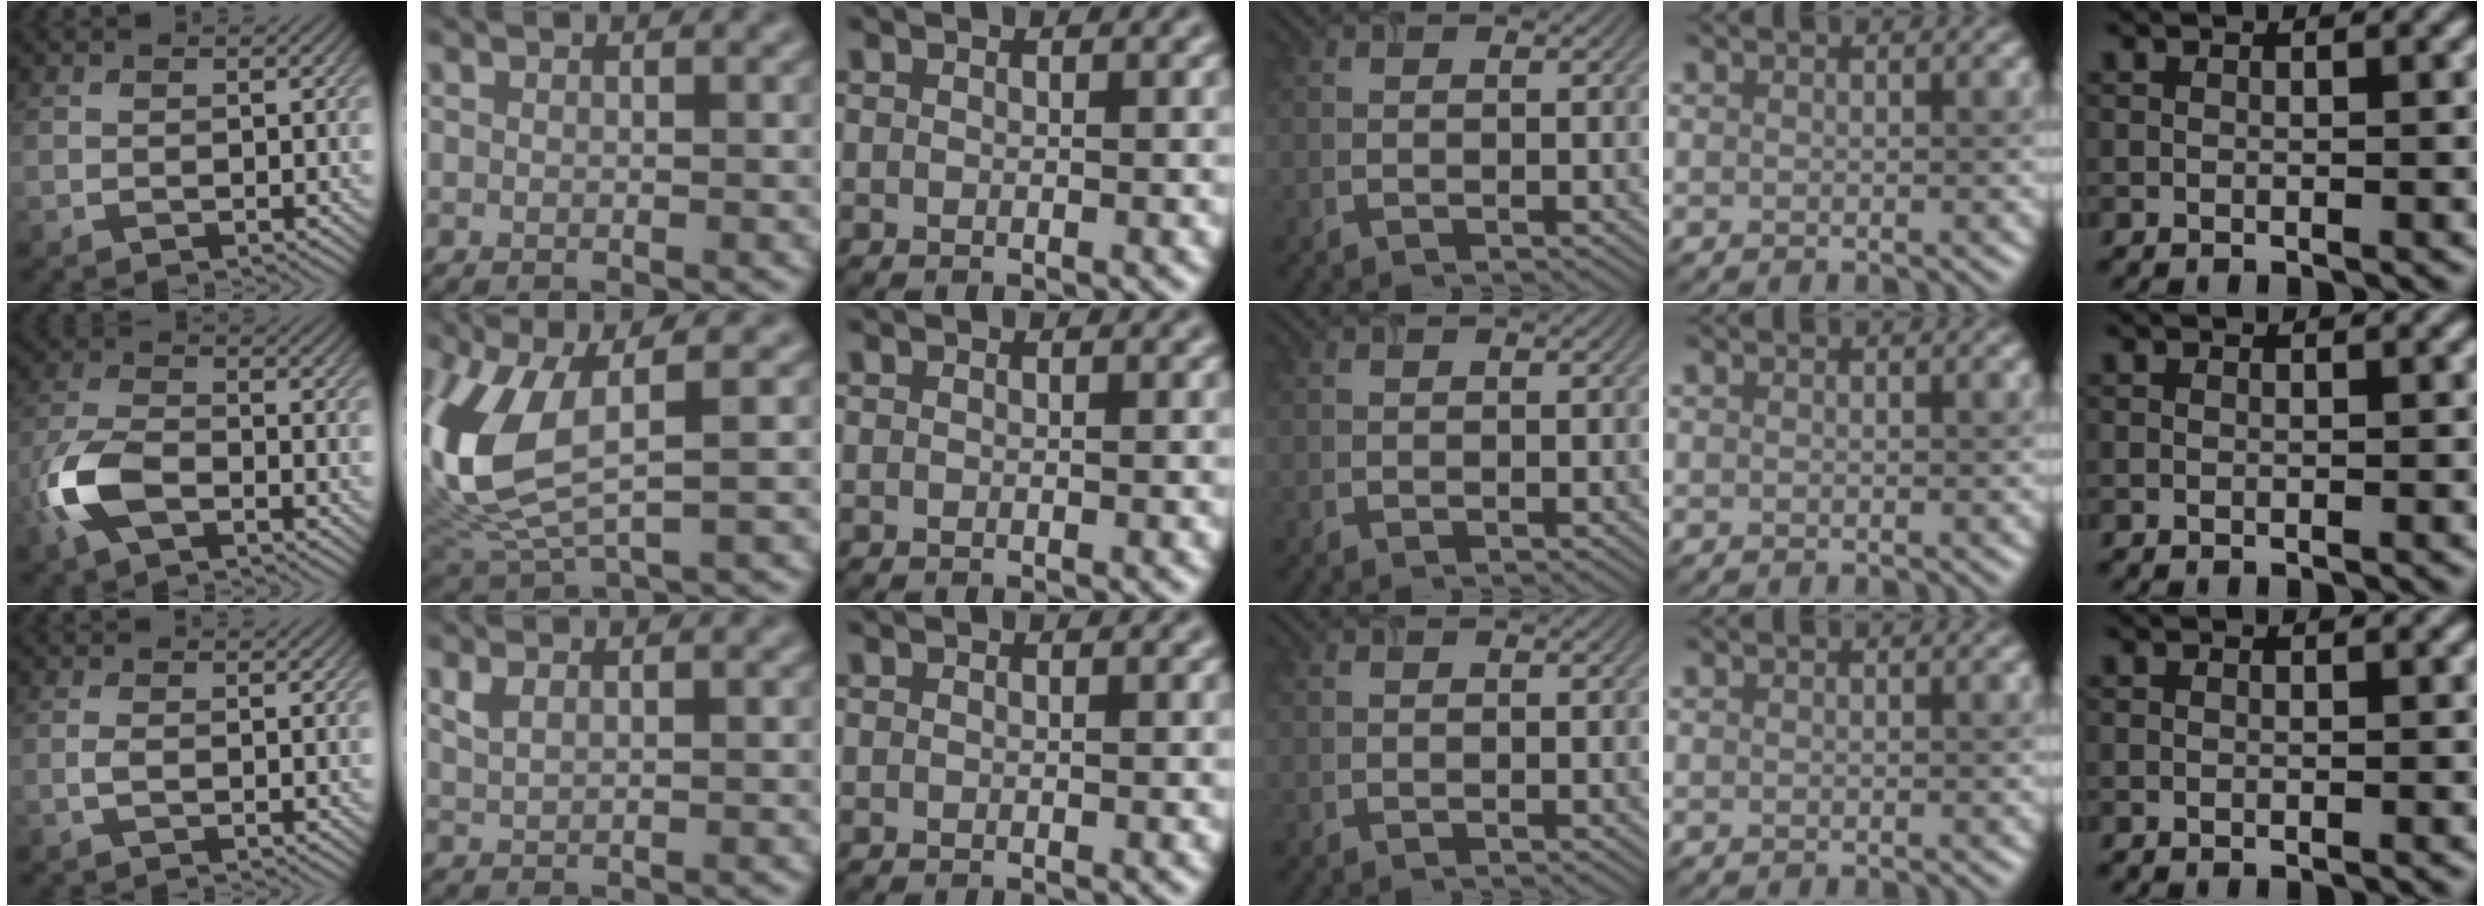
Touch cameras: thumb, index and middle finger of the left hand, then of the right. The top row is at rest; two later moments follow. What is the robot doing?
{"motion": "insert", "object": "airpods case & airpods"}